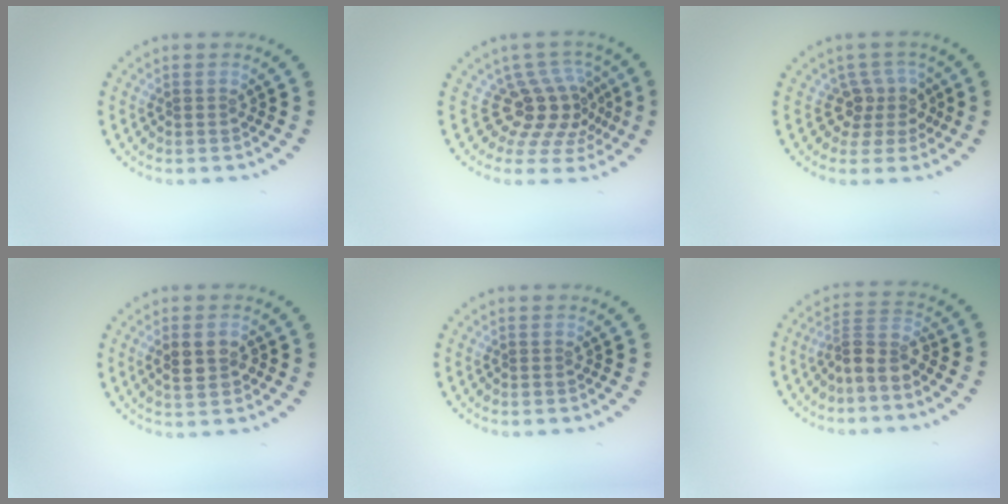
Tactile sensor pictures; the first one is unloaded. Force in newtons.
{"total": 4.5, "press": 3.1, "slide": 3.2}
{"total": 2.6, "press": 2.0, "slide": 1.7}
{"total": 2.6, "press": 2.6, "slide": 0.2}
{"total": 0.0}
{"total": 3.0, "press": 2.3, "slide": 1.8}